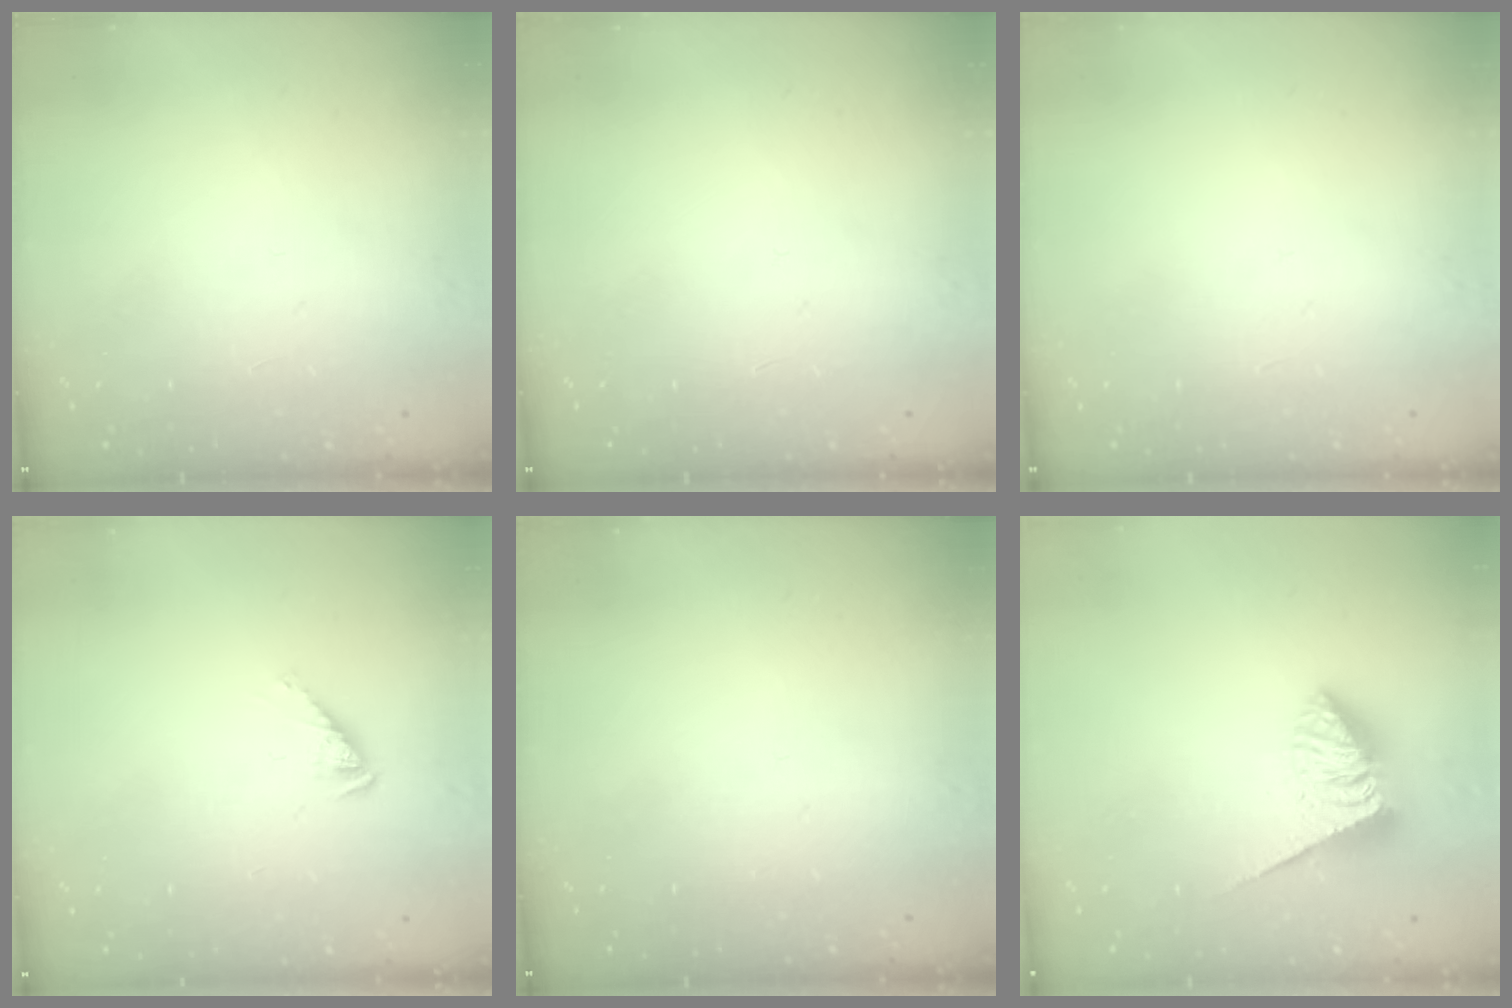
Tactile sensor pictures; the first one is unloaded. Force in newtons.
{"total": 0.0}
{"total": 0.0}
{"total": 1.4, "press": 1.3, "slide": 0.2}
{"total": 0.0}
{"total": 4.7, "press": 4.7, "slide": 0.3}